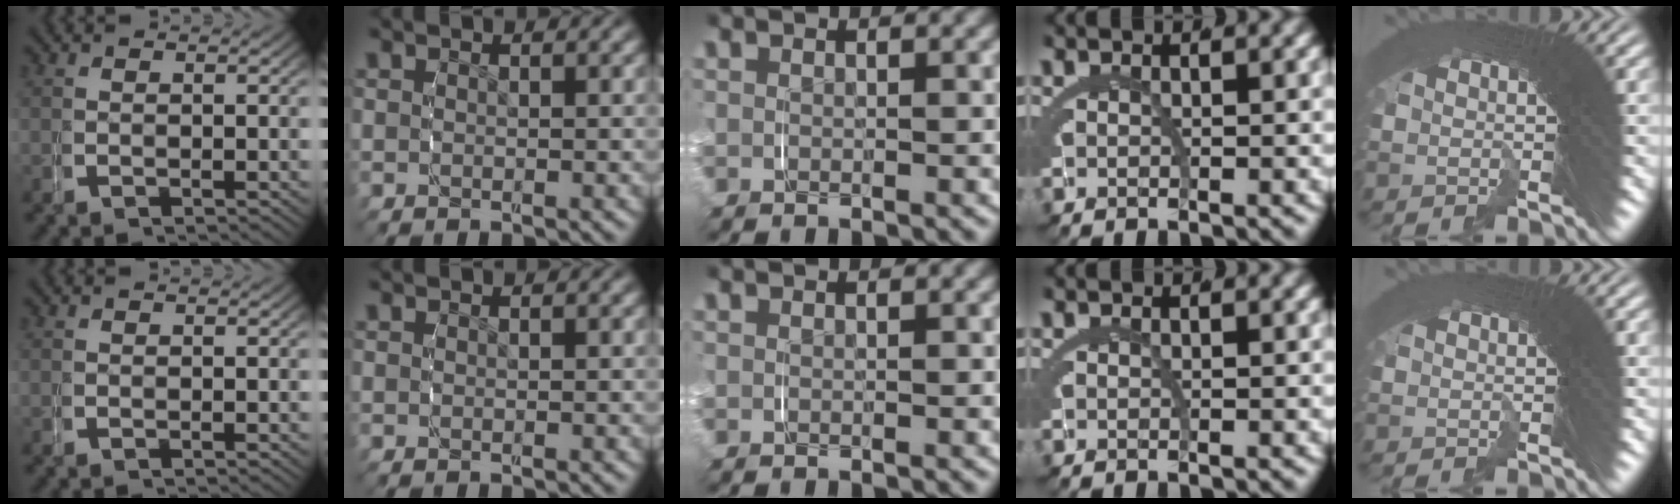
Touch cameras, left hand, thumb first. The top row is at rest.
{}